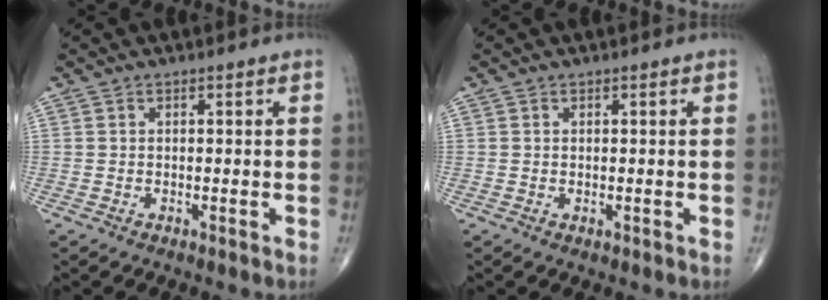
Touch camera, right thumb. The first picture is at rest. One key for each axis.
{"total": 0.0}